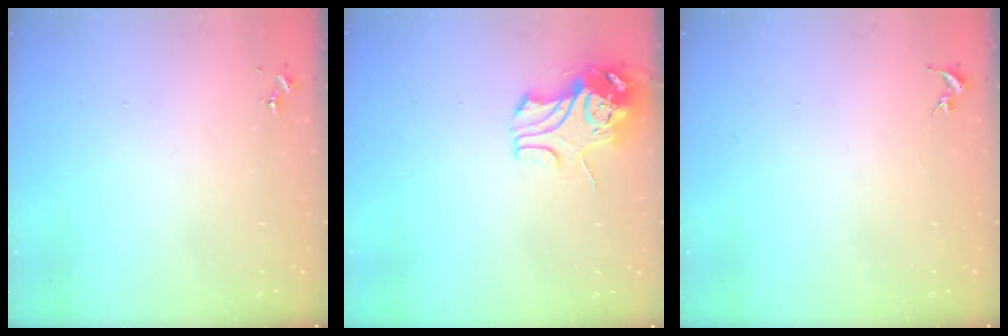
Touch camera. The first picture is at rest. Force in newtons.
{"total": 9.8, "press": 9.7, "slide": 1.4}
{"total": 0.0}